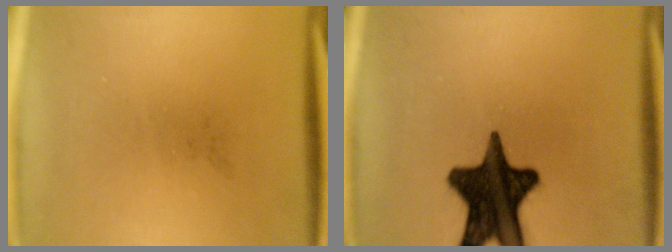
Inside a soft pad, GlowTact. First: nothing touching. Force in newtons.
{"total": 17.1}